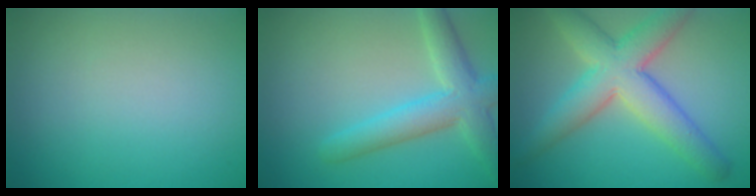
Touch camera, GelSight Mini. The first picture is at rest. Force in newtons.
{"total": 4.8, "press": 4.8, "slide": 0.3}
{"total": 7.3, "press": 7.3, "slide": 0.4}